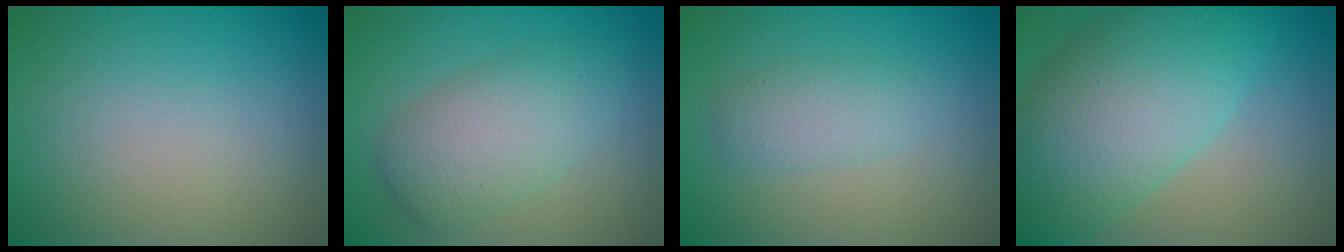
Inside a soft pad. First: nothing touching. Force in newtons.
{"total": 5.2, "press": 5.2, "slide": 0.2}
{"total": 2.3, "press": 2.3, "slide": 0.1}
{"total": 10.5, "press": 10.5, "slide": 0.4}